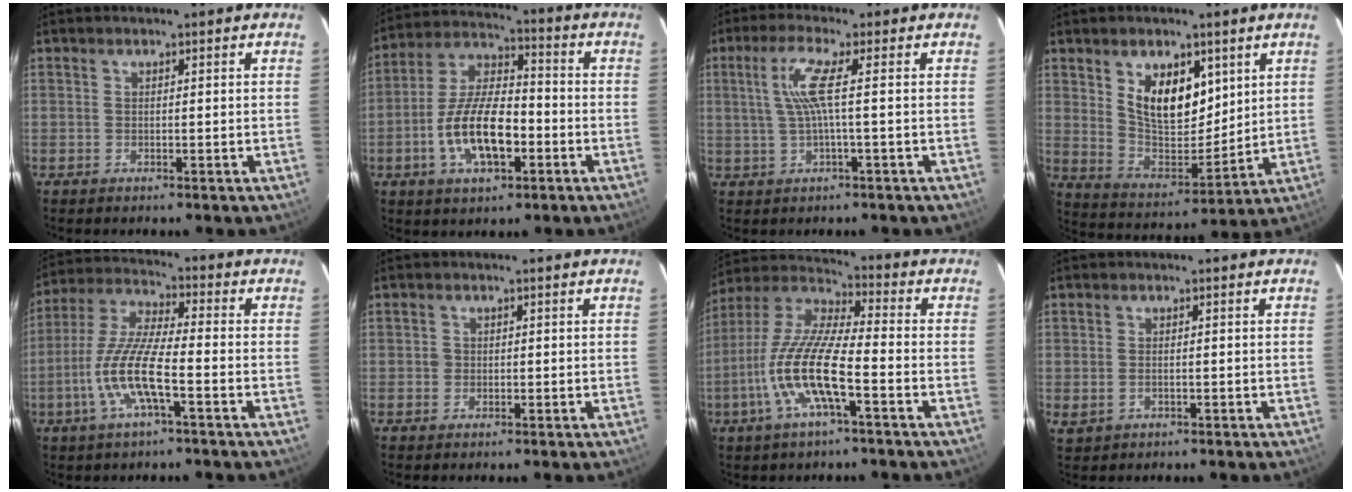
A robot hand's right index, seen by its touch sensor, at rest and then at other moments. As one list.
[{"total": 13.7, "force": [-4.4, 6.0, 11.5], "torque": [-0.230, 0.006, -0.075]}, {"total": 5.5, "force": [0.4, -0.7, 5.4], "torque": [-0.110, -0.001, 0.016]}, {"total": 12.9, "force": [5.5, 7.2, 9.1], "torque": [-0.156, -0.002, 0.114]}, {"total": 11.5, "force": [-4.3, 2.0, 10.5], "torque": [-0.226, -0.005, -0.085]}, {"total": 1.2, "force": [-0.2, 1.2, 0.1], "torque": [0.000, 0.002, -0.002]}, {"total": 13.8, "force": [-5.2, 2.6, 12.6], "torque": [-0.260, -0.006, -0.107]}, {"total": 2.2, "force": [-0.5, 1.6, 1.5], "torque": [-0.031, -0.004, -0.006]}]